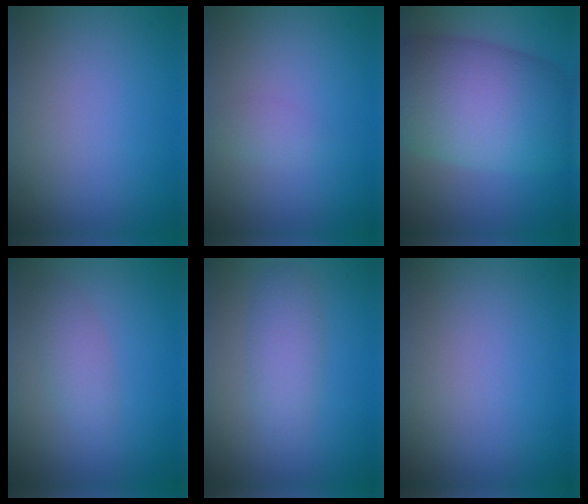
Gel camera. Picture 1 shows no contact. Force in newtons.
{"total": 1.1, "press": 1.1, "slide": 0.0}
{"total": 12.2, "press": 12.1, "slide": 0.4}
{"total": 1.8, "press": 1.8, "slide": 0.1}
{"total": 2.7, "press": 2.7, "slide": 0.1}
{"total": 0.0}